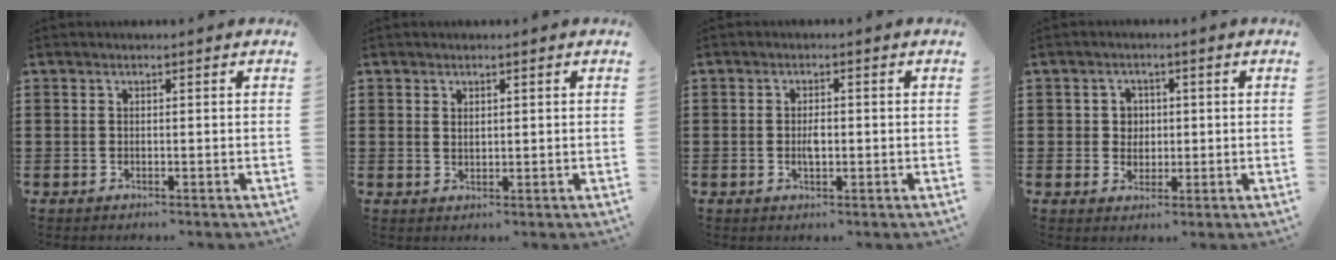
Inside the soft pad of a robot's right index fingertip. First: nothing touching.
{"total": 1.0, "force": [0.8, 0.4, 0.3], "torque": [-0.006, 0.004, 0.016]}
{"total": 2.3, "force": [-0.2, 1.0, 2.1], "torque": [-0.040, 0.001, -0.004]}
{"total": 2.9, "force": [0.3, 2.7, 0.9], "torque": [-0.030, 0.011, 0.001]}